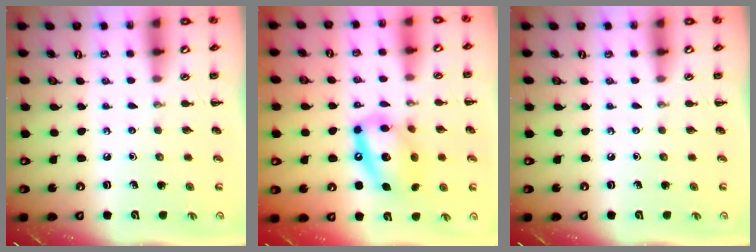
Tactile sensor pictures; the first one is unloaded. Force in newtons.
{"total": 14.7, "press": 14.3, "slide": 3.2}
{"total": 0.0}